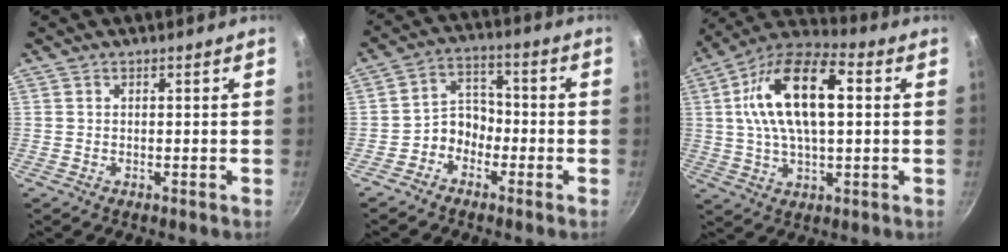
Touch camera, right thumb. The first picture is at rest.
{"total": 6.3, "force": [-2.8, 4.9, 2.9], "torque": [-0.024, 0.037, -0.063]}
{"total": 18.8, "force": [3.3, 8.9, 16.2], "torque": [-0.289, 0.025, 0.051]}